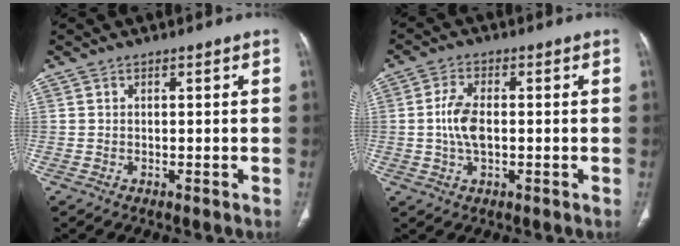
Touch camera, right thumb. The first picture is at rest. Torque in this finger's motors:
{"motor_torque": [0.72, 1.49, 0.92, -0.73, 0.31]}